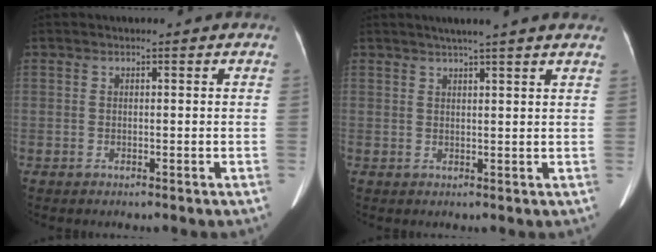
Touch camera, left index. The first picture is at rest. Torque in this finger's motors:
{"motor_torque": [0.21, -0.40, 0.04, 0.07]}